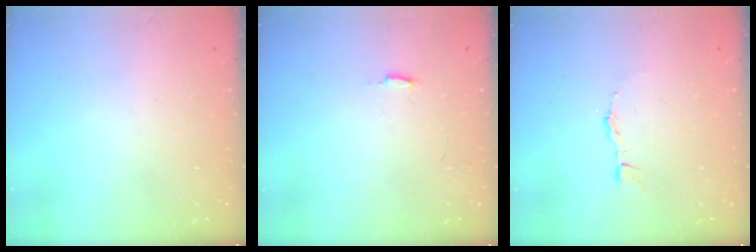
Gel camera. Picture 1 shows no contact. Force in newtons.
{"total": 3.8, "press": 3.8, "slide": 0.3}
{"total": 1.4, "press": 1.4, "slide": 0.1}